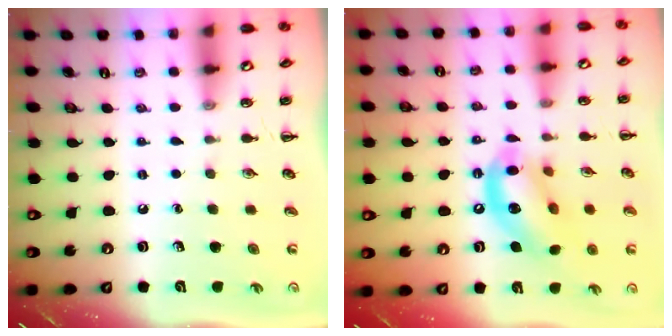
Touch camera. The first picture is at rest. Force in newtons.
{"total": 12.8, "press": 12.3, "slide": 3.4}